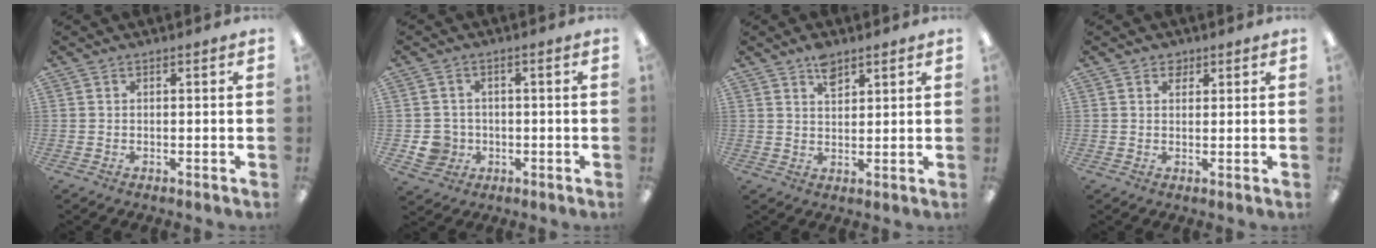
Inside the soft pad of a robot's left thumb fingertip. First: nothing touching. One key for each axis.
{"total": 5.2, "fx": -1.2, "fy": 4.9, "fz": 1.3, "tx": -0.024, "ty": 0.011, "tz": -0.020}
{"total": 4.5, "fx": 3.2, "fy": 2.1, "fz": 2.2, "tx": -0.027, "ty": -0.015, "tz": 0.055}
{"total": 2.1, "fx": 1.5, "fy": 1.4, "fz": 0.6, "tx": 0.002, "ty": -0.005, "tz": 0.024}